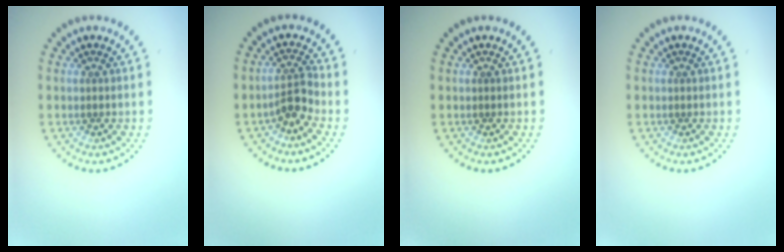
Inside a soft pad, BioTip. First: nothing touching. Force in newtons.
{"total": 2.3, "press": 1.7, "slide": 1.5}
{"total": 0.0}
{"total": 0.0}